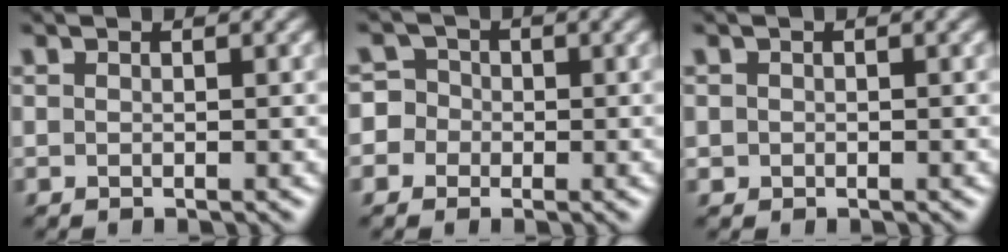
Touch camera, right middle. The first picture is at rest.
{"total": 5.0, "force": [-1.5, 4.6, 1.1], "torque": [-0.003, 0.020, -0.059]}
{"total": 0.6, "force": [0.0, 0.6, 0.1], "torque": [0.005, -0.003, -0.003]}